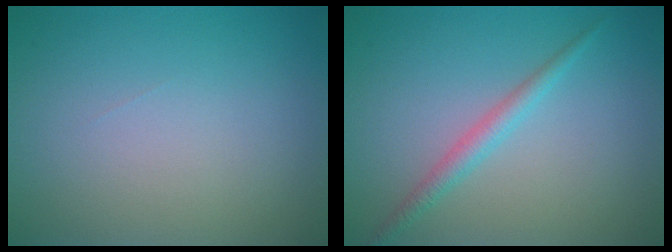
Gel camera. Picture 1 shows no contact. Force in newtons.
{"total": 1.8, "press": 1.8, "slide": 0.0}